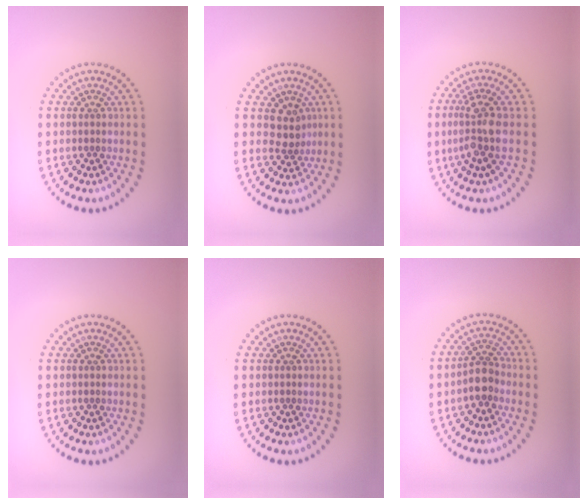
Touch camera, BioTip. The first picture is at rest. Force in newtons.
{"total": 2.2, "press": 1.7, "slide": 1.4}
{"total": 3.4, "press": 2.8, "slide": 1.9}
{"total": 0.0}
{"total": 0.0}
{"total": 2.5, "press": 2.0, "slide": 1.4}